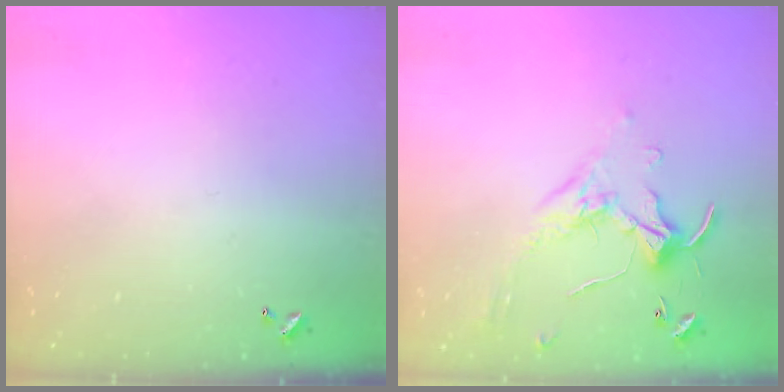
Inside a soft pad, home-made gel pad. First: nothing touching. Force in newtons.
{"total": 0.0}